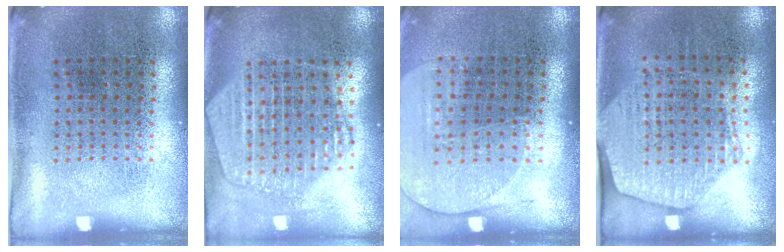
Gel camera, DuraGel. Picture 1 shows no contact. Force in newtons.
{"total": 2.2, "press": 2.0, "slide": 1.0}
{"total": 1.5, "press": 1.4, "slide": 0.6}
{"total": 1.7, "press": 1.5, "slide": 0.8}